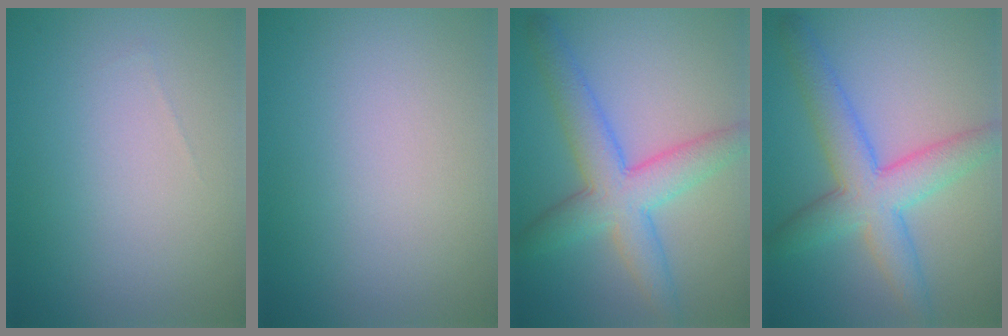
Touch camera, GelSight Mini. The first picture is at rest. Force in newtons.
{"total": 0.0}
{"total": 6.1, "press": 6.1, "slide": 0.2}
{"total": 6.1, "press": 6.1, "slide": 0.2}